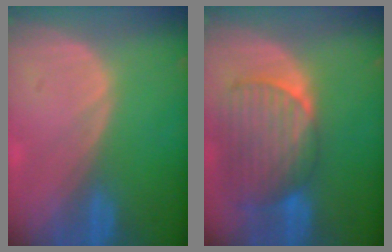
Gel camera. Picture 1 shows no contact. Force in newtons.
{"total": 9.6, "press": 8.5, "slide": 4.5}